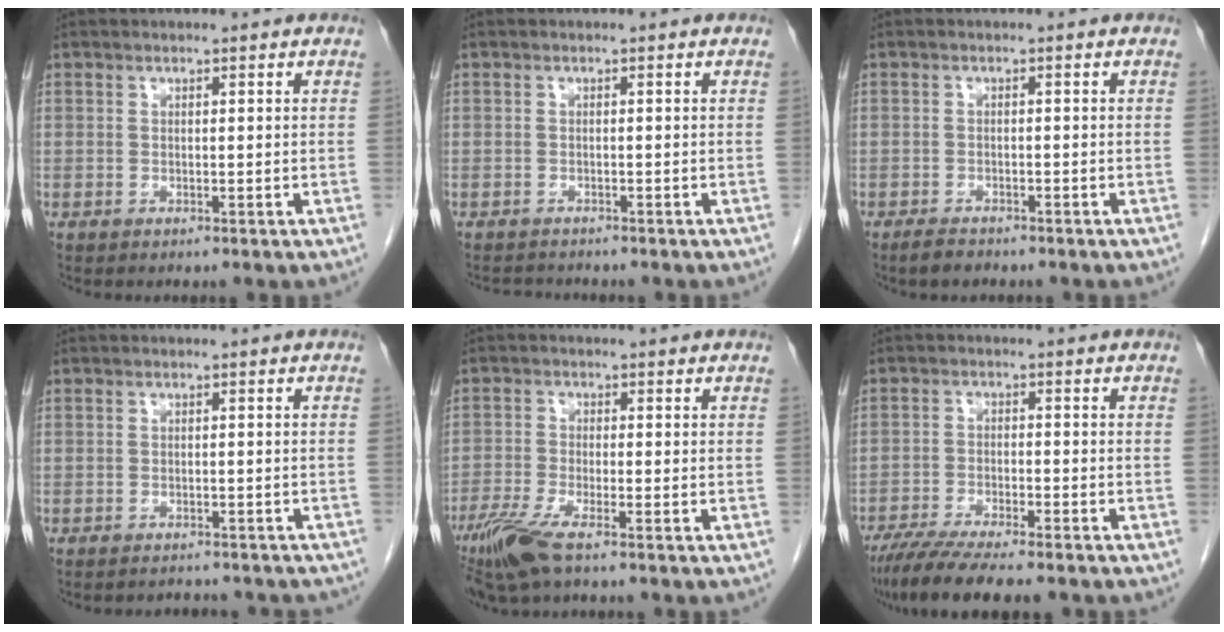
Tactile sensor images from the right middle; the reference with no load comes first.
{"total": 1.8, "force": [-1.7, 0.5, -0.2], "torque": [0.002, -0.007, -0.029]}
{"total": 2.1, "force": [-1.8, 0.7, 0.9], "torque": [-0.026, -0.003, -0.026]}
{"total": 7.8, "force": [-7.1, 2.6, 2.0], "torque": [-0.022, 0.002, -0.070]}
{"total": 6.4, "force": [-4.4, 0.7, 4.6], "torque": [-0.100, -0.018, -0.087]}
{"total": 10.3, "force": [-8.5, 1.2, 5.8], "torque": [-0.093, -0.022, -0.134]}